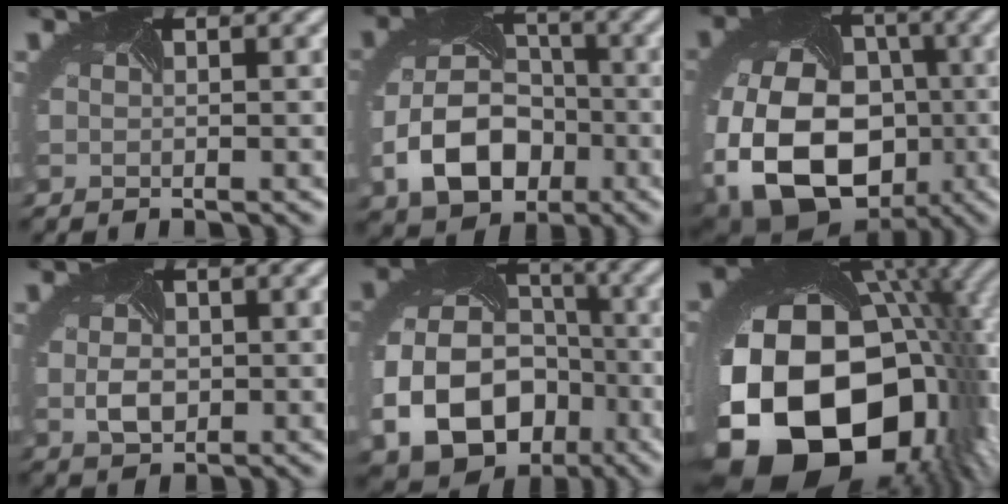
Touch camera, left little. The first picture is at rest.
{"total": 7.6, "force": [-2.7, 5.5, 4.5], "torque": [-0.094, -0.021, -0.044]}
{"total": 18.3, "force": [-4.7, 13.6, 11.2], "torque": [-0.219, -0.047, -0.078]}
{"total": 2.6, "force": [-0.2, 1.9, 1.7], "torque": [-0.037, -0.005, -0.002]}
{"total": 14.4, "force": [-4.9, 11.3, 7.4], "torque": [-0.147, -0.057, -0.078]}
{"total": 22.7, "force": [-5.5, 15.7, 15.5], "torque": [-0.282, -0.083, -0.075]}